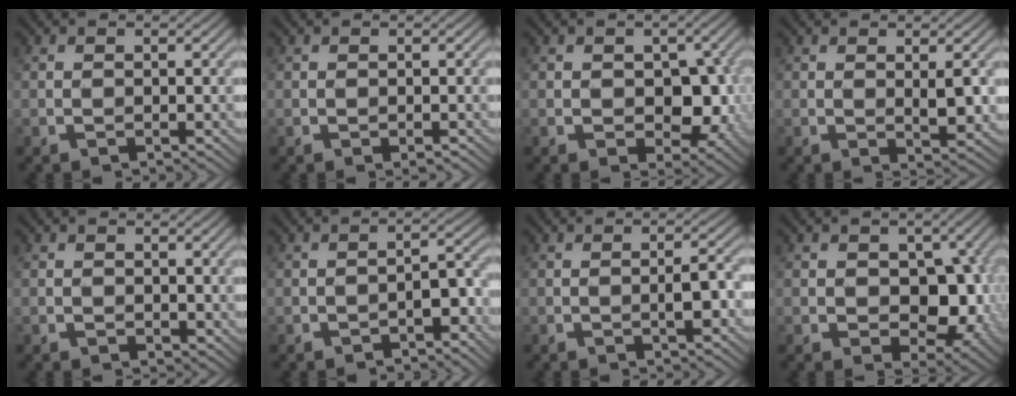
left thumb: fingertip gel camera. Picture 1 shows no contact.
{"total": 0.5, "force": [-0.3, 0.2, 0.4], "torque": [-0.005, 0.000, -0.005]}
{"total": 5.9, "force": [-0.7, 3.9, 4.5], "torque": [-0.068, -0.011, -0.008]}
{"total": 2.7, "force": [0.5, 0.9, 2.5], "torque": [-0.043, -0.007, 0.011]}
{"total": 1.6, "force": [0.8, 1.1, 0.9], "torque": [-0.019, -0.004, 0.015]}
{"total": 2.7, "force": [-1.8, 1.0, 1.7], "torque": [-0.022, 0.011, -0.029]}
{"total": 2.3, "force": [-0.8, 0.4, 2.1], "torque": [-0.033, 0.007, -0.017]}
{"total": 8.1, "force": [-0.6, 5.3, 6.1], "torque": [-0.094, -0.011, -0.010]}